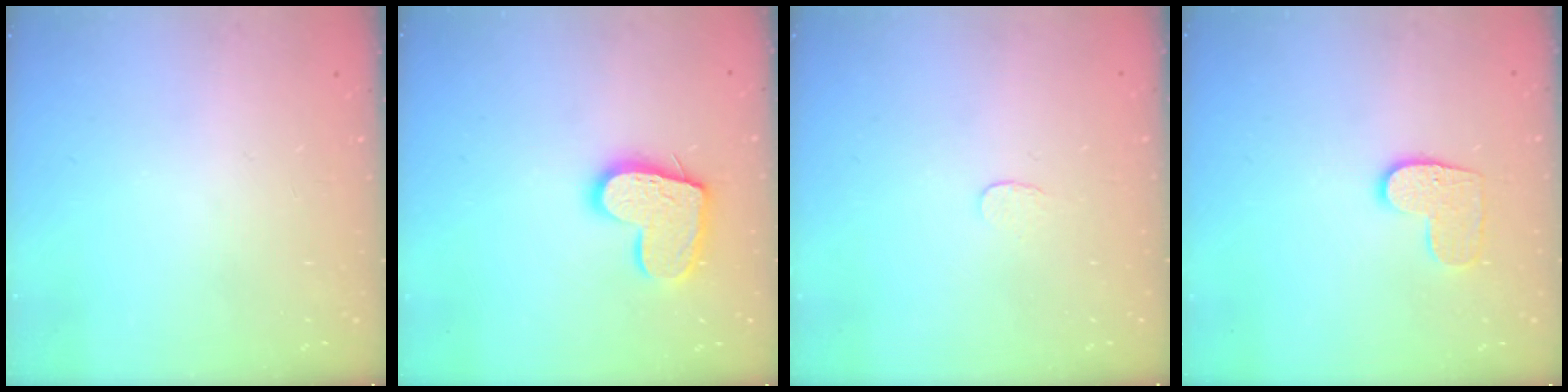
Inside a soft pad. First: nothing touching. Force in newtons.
{"total": 14.0, "press": 14.0, "slide": 1.3}
{"total": 3.0, "press": 3.0, "slide": 0.2}
{"total": 8.4, "press": 8.4, "slide": 0.4}